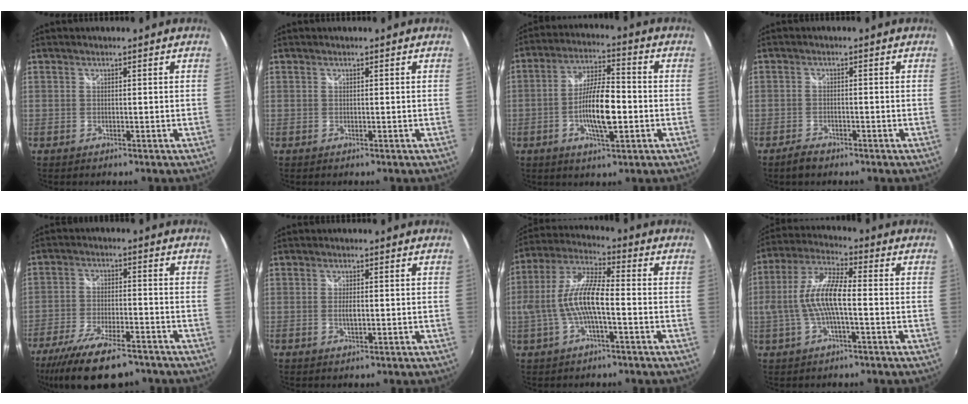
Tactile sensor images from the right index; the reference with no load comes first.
{"total": 0.0}
{"total": 10.6, "force": [-2.6, 3.0, 9.8], "torque": [-0.190, 0.003, -0.049]}
{"total": 3.1, "force": [-2.4, 1.2, 1.5], "torque": [-0.040, -0.004, -0.046]}
{"total": 15.8, "force": [-12.0, 4.9, 9.0], "torque": [-0.192, -0.035, -0.197]}
{"total": 2.1, "force": [-0.3, 0.8, 1.9], "torque": [-0.035, -0.002, -0.005]}
{"total": 11.8, "force": [-2.0, 2.9, 11.3], "torque": [-0.225, 0.005, -0.034]}
{"total": 11.2, "force": [-1.4, 2.6, 10.8], "torque": [-0.217, 0.006, -0.023]}